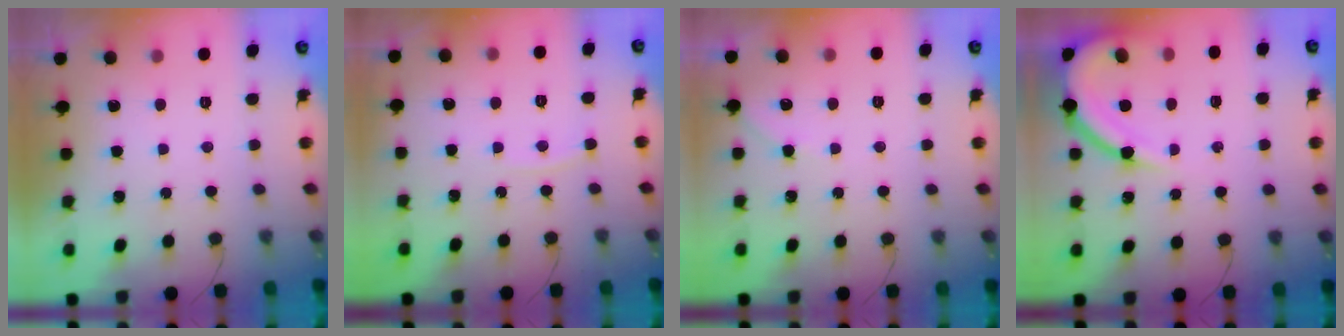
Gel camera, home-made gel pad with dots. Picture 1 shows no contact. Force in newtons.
{"total": 4.1, "press": 4.0, "slide": 0.5}
{"total": 2.4, "press": 2.3, "slide": 0.4}
{"total": 9.8, "press": 9.7, "slide": 1.0}